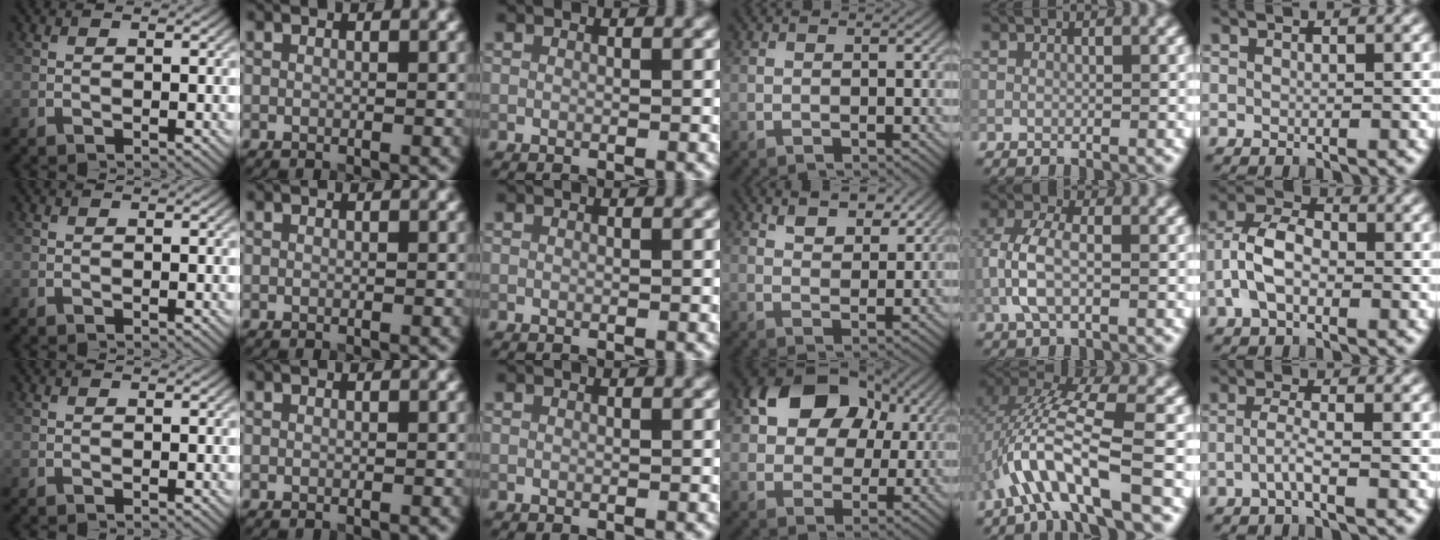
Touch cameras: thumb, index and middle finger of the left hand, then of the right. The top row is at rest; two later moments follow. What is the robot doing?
{"motion": "lift_and_place", "object": "calculator"}